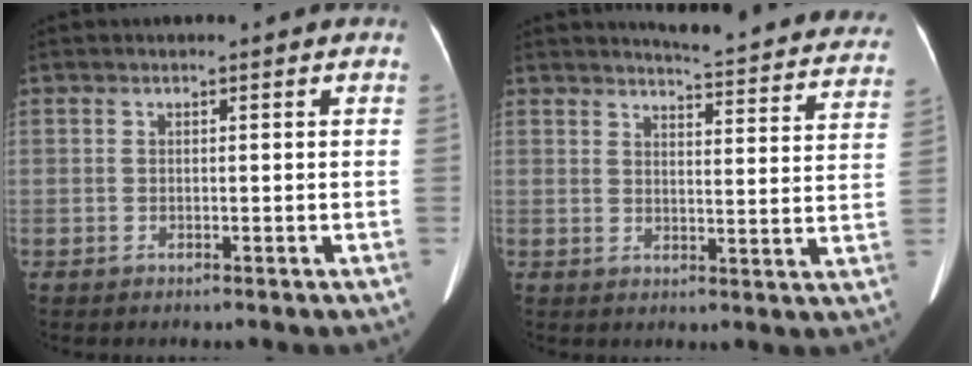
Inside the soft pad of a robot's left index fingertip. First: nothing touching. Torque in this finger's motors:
{"motor_torque": [0.19, -0.32, -0.02, -0.01]}